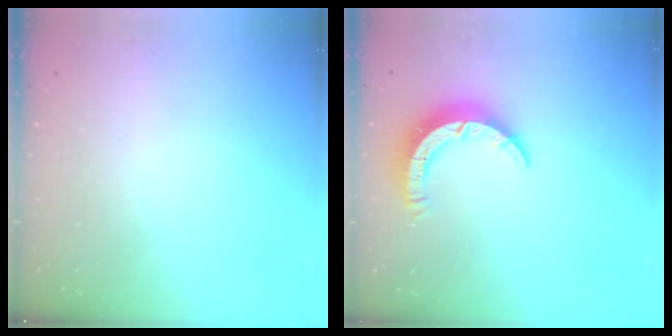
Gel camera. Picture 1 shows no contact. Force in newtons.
{"total": 7.1, "press": 7.1, "slide": 0.4}